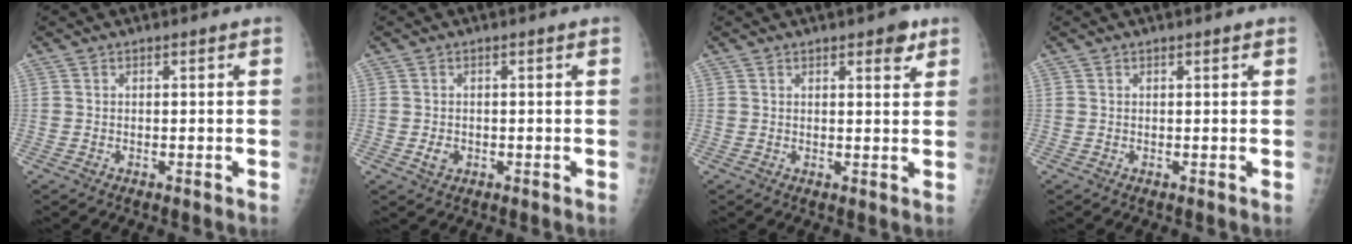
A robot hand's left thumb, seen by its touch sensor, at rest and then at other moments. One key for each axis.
{"total": 1.7, "fx": -0.5, "fy": 1.4, "fz": 0.7, "tx": -0.008, "ty": 0.001, "tz": -0.006}
{"total": 3.3, "fx": 2.1, "fy": 1.4, "fz": 2.2, "tx": -0.012, "ty": -0.009, "tz": 0.023}
{"total": 0.0}